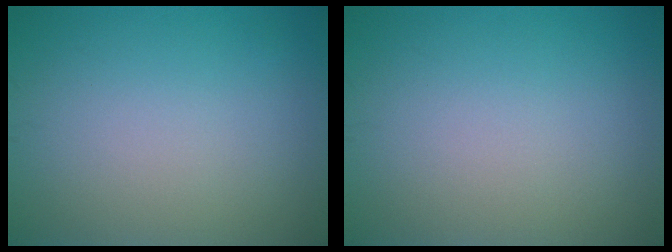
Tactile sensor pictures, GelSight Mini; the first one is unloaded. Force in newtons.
{"total": 0.0}